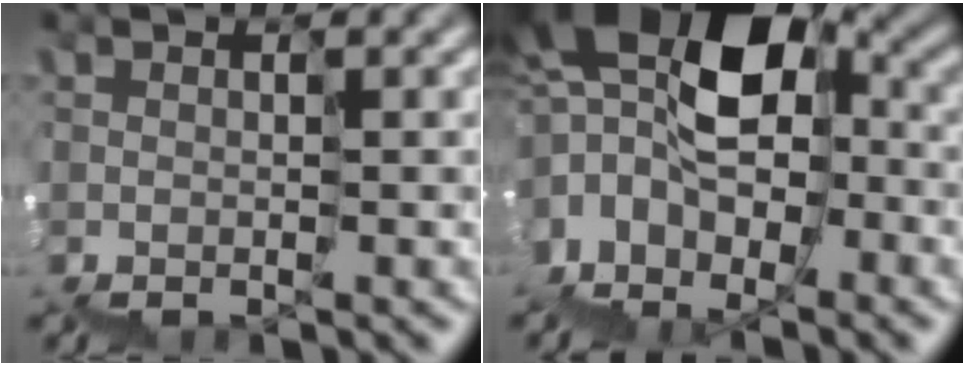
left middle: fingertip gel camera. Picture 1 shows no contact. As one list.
[{"total": 11.7, "force": [0.2, 8.1, 8.4], "torque": [-0.173, 0.008, 0.009]}]